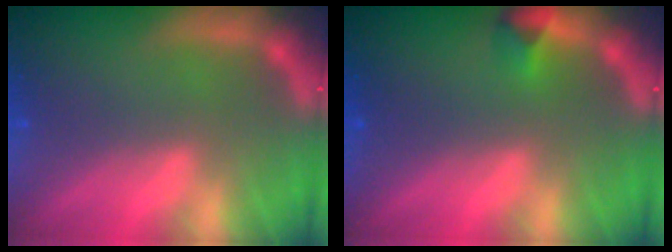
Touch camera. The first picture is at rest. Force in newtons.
{"total": 1.4}